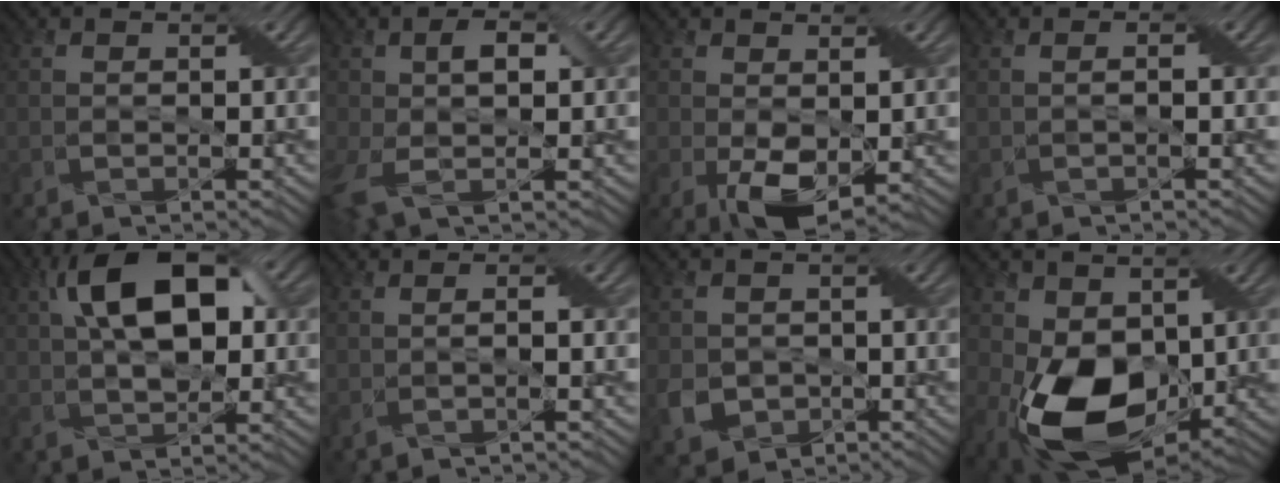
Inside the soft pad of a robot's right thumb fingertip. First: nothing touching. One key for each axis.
{"total": 6.2, "fx": -0.3, "fy": 3.1, "fz": 5.3, "tx": -0.126, "ty": -0.001, "tz": -0.008}
{"total": 5.3, "fx": -0.6, "fy": 2.5, "fz": 4.6, "tx": -0.098, "ty": -0.007, "tz": -0.005}
{"total": 1.2, "fx": -0.1, "fy": 0.0, "fz": 1.2, "tx": -0.025, "ty": 0.005, "tz": -0.002}
{"total": 12.4, "fx": 3.0, "fy": 6.1, "fz": 10.3, "tx": -0.183, "ty": 0.021, "tz": 0.043}
{"total": 1.6, "fx": -0.1, "fy": 0.0, "fz": 1.6, "tx": -0.033, "ty": 0.007, "tz": -0.005}
{"total": 4.3, "fx": -1.2, "fy": 3.6, "fz": 2.0, "tx": -0.049, "ty": -0.011, "tz": -0.025}
{"total": 14.3, "fx": -1.2, "fy": 9.4, "fz": 10.6, "tx": -0.225, "ty": -0.034, "tz": -0.021}